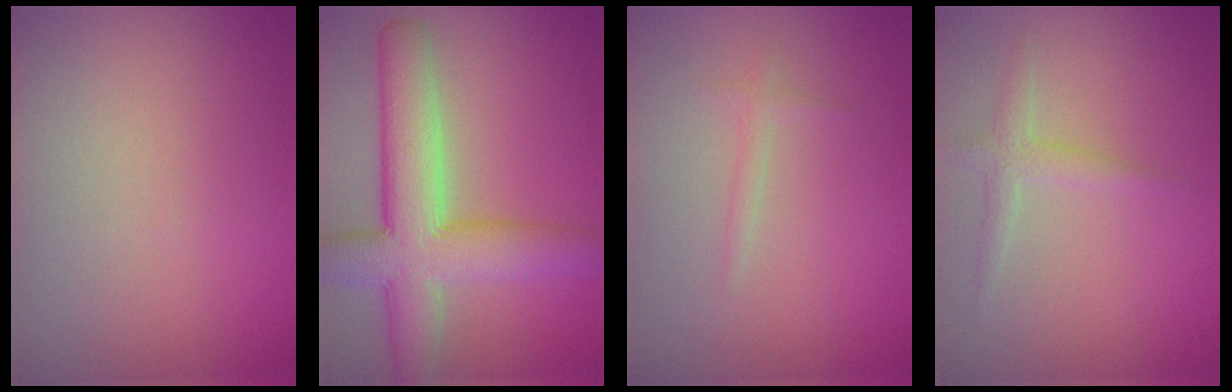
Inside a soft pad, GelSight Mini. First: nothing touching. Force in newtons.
{"total": 8.5, "press": 8.5, "slide": 0.4}
{"total": 0.9, "press": 0.9, "slide": 0.0}
{"total": 1.8, "press": 1.8, "slide": 0.0}